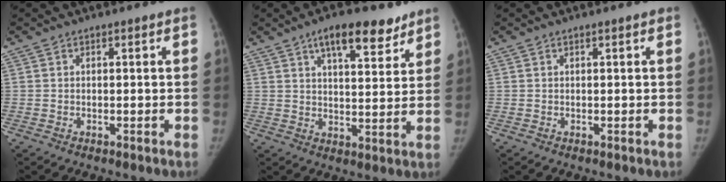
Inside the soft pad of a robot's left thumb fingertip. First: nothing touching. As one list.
[{"total": 10.7, "force": [6.9, 4.3, 7.0], "torque": [-0.078, -0.033, 0.105]}, {"total": 0.0}]